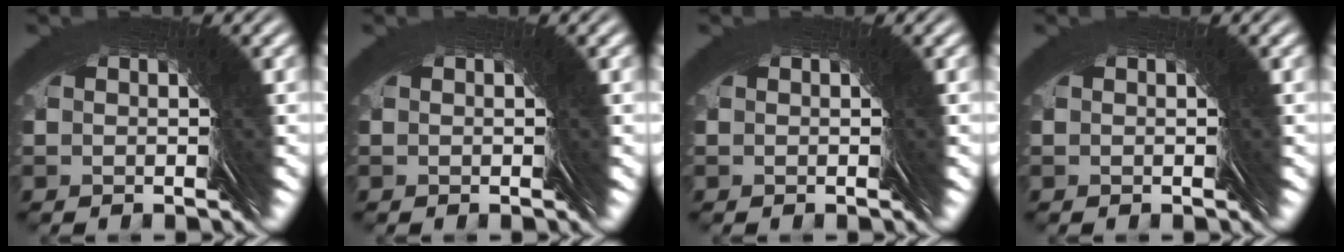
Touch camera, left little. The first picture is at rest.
{"total": 0.0}
{"total": 0.0}
{"total": 0.0}